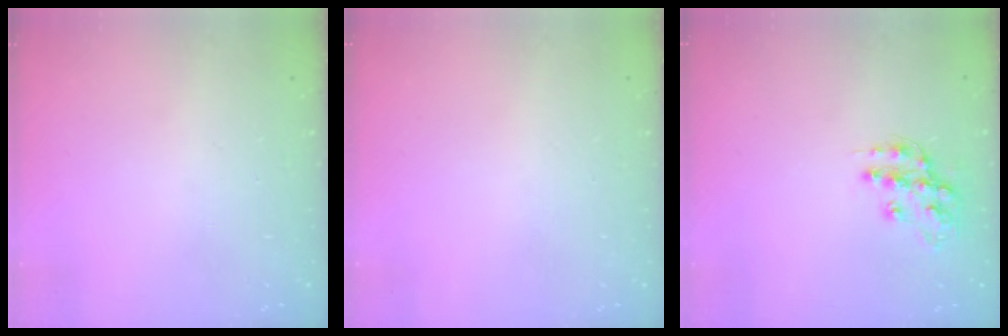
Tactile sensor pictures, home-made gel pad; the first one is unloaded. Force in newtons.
{"total": 0.0}
{"total": 12.8, "press": 12.8, "slide": 0.9}